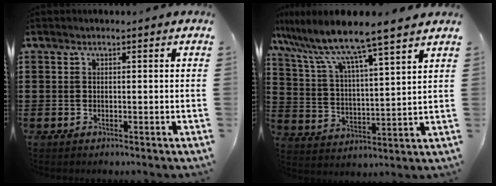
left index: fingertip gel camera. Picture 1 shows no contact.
{"total": 8.0, "force": [7.0, -0.7, 3.8], "torque": [-0.105, -0.048, 0.112]}